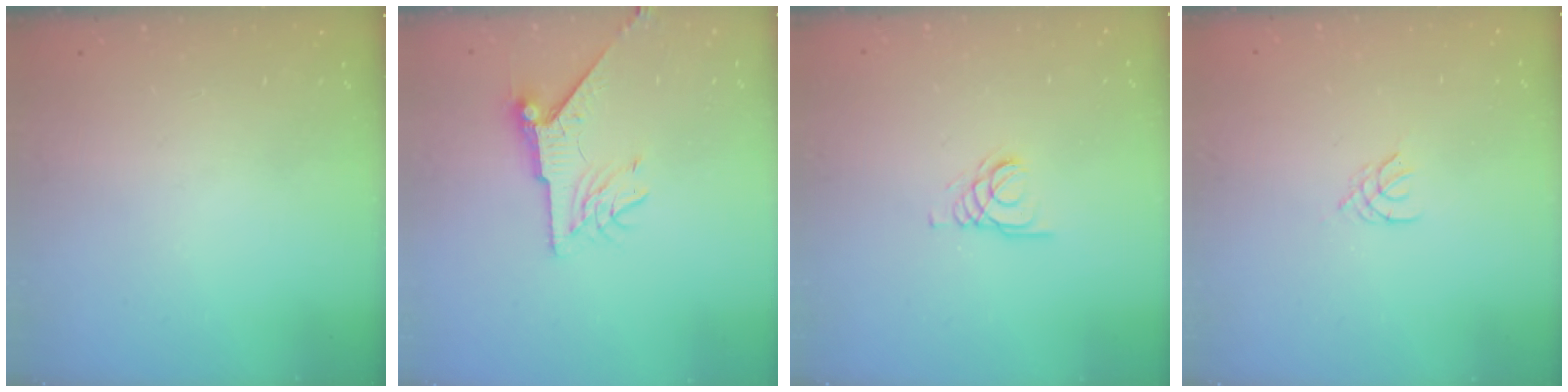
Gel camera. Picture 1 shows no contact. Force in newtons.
{"total": 8.3, "press": 8.2, "slide": 0.8}
{"total": 1.6, "press": 1.6, "slide": 0.2}
{"total": 2.1, "press": 2.0, "slide": 0.4}